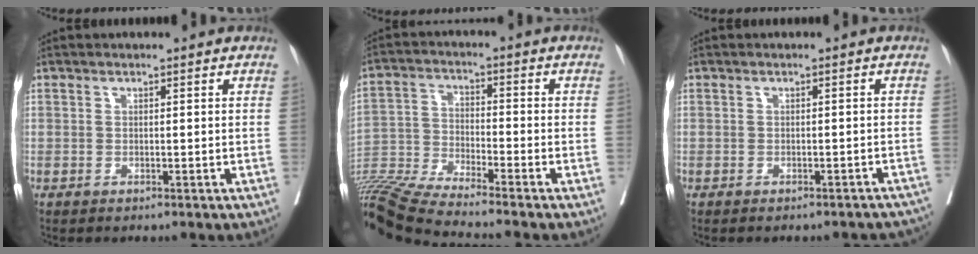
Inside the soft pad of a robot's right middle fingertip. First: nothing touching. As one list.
[{"total": 12.7, "force": [-11.4, -2.1, 5.1], "torque": [-0.088, -0.022, -0.203]}, {"total": 6.6, "force": [-5.8, 2.3, 2.0], "torque": [-0.019, 0.007, -0.059]}]